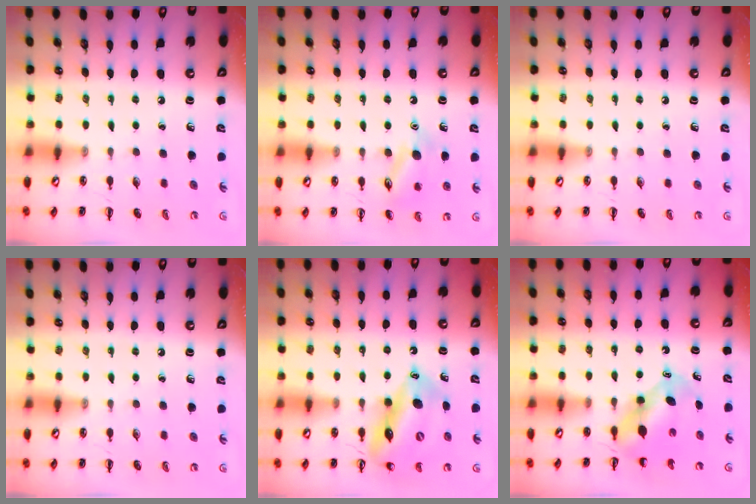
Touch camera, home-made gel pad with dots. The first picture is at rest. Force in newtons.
{"total": 11.1, "press": 11.1, "slide": 1.0}
{"total": 0.0}
{"total": 0.0}
{"total": 14.6, "press": 14.2, "slide": 3.6}
{"total": 5.5, "press": 5.4, "slide": 0.7}